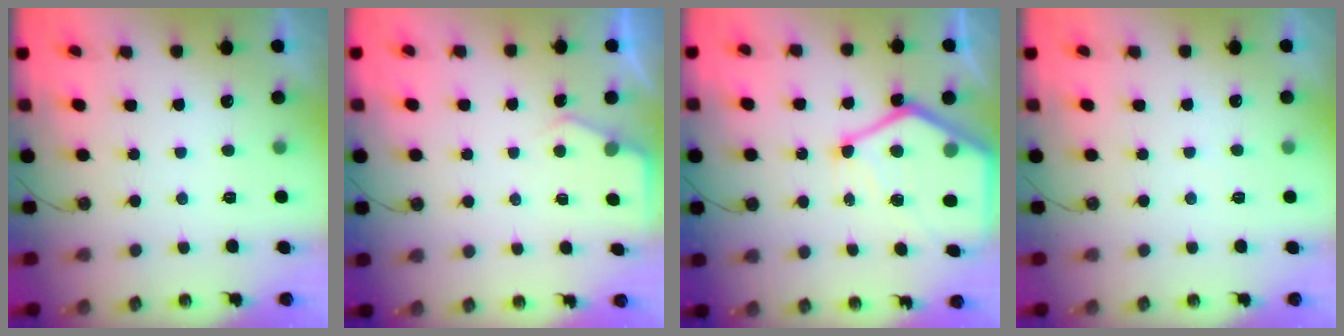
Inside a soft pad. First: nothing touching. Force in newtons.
{"total": 3.2, "press": 3.1, "slide": 0.5}
{"total": 17.1, "press": 17.0, "slide": 1.6}
{"total": 1.8, "press": 1.7, "slide": 0.3}